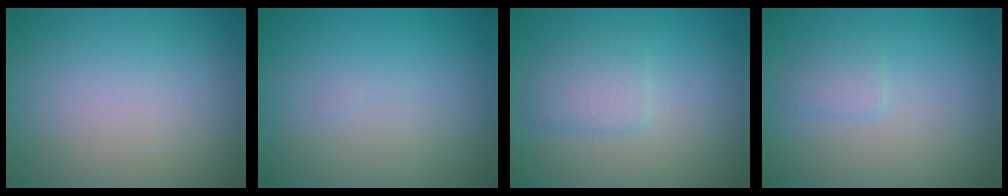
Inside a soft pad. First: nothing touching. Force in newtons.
{"total": 0.0}
{"total": 2.1, "press": 2.1, "slide": 0.0}
{"total": 1.2, "press": 1.2, "slide": 0.1}